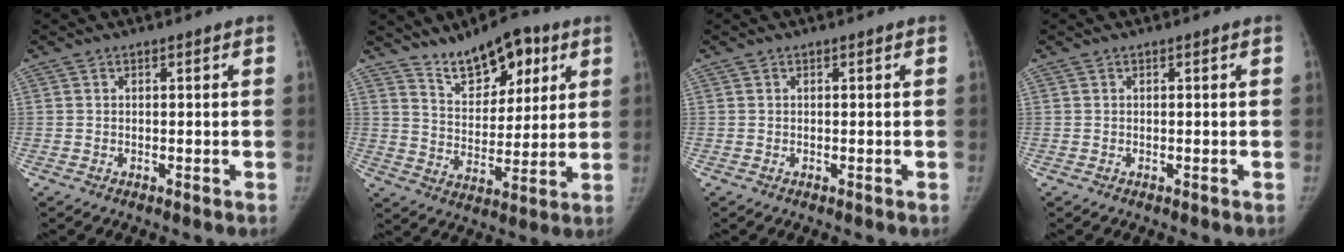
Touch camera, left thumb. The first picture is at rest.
{"total": 12.5, "force": [8.0, 6.2, 7.4], "torque": [-0.080, -0.041, 0.136]}
{"total": 0.0}
{"total": 0.0}